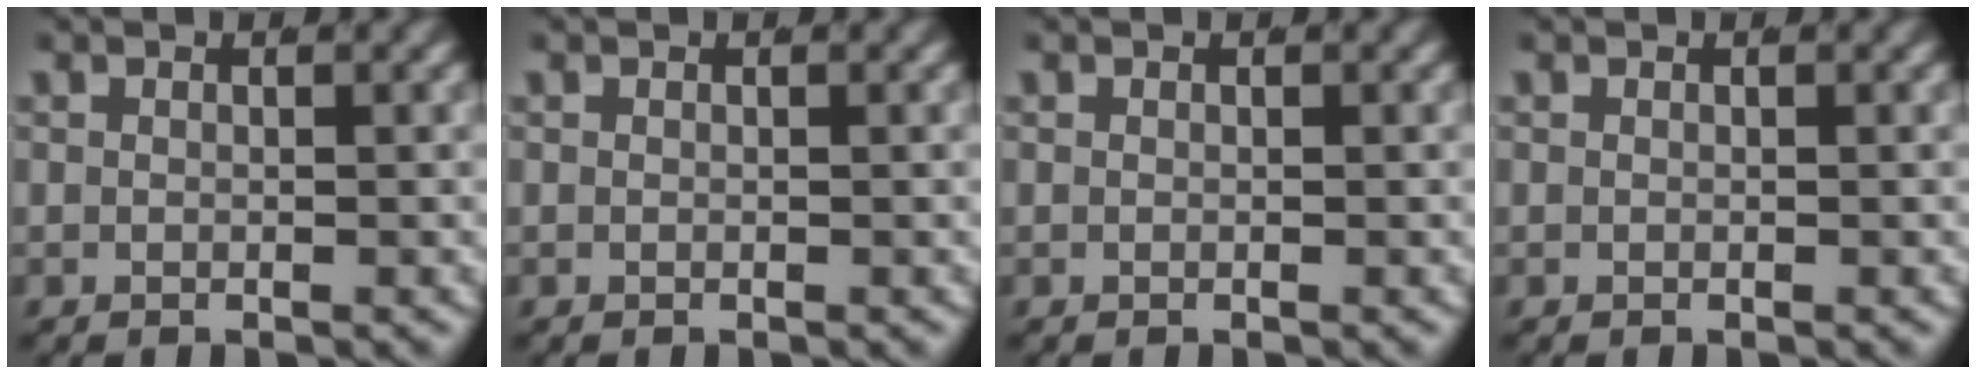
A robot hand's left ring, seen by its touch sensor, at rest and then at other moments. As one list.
[{"total": 0.0}, {"total": 0.0}, {"total": 0.0}]